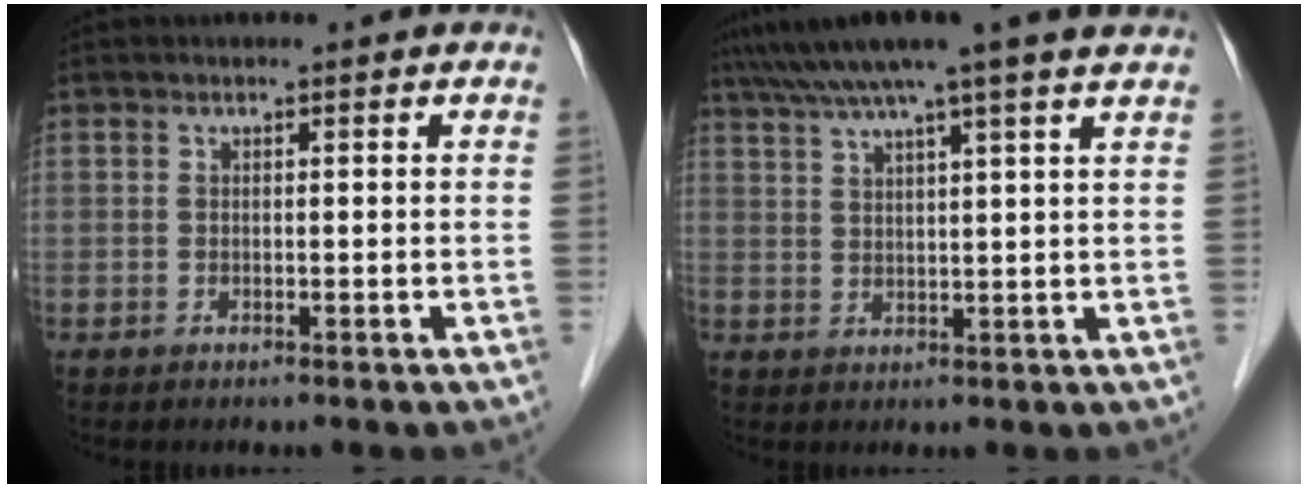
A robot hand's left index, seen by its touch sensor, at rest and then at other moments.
{"total": 11.7, "force": [9.3, -0.9, 7.1], "torque": [-0.120, 0.033, 0.122]}